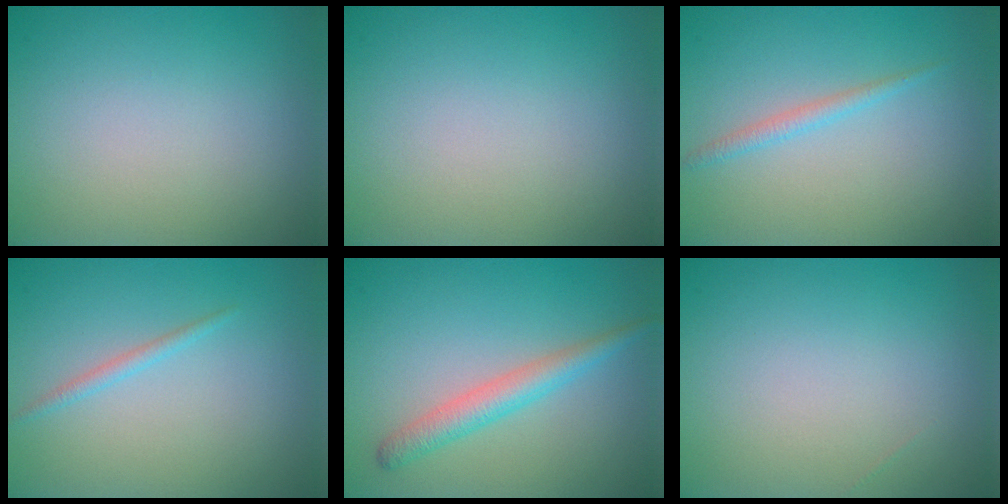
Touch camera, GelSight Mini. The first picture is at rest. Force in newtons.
{"total": 0.0}
{"total": 1.2, "press": 1.2, "slide": 0.0}
{"total": 1.0, "press": 1.0, "slide": 0.0}
{"total": 2.8, "press": 2.8, "slide": 0.0}
{"total": 0.0}